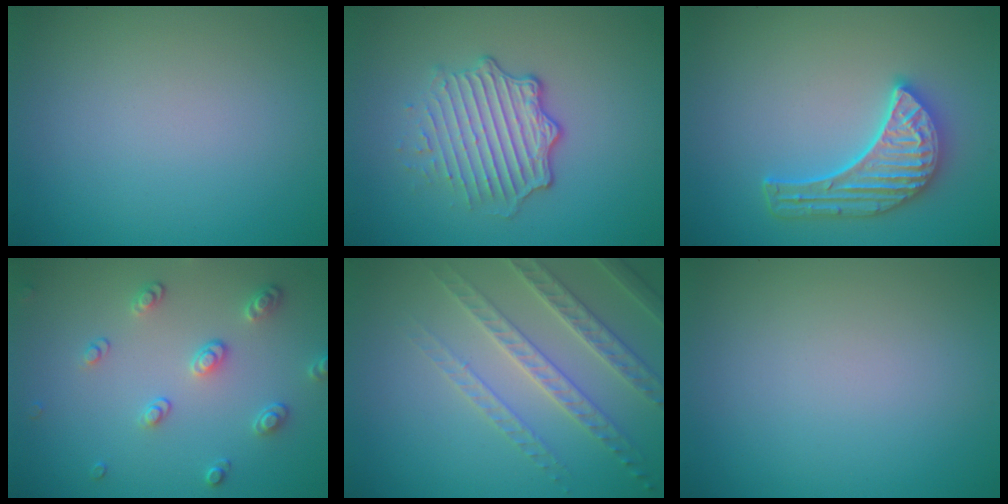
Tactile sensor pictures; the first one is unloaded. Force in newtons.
{"total": 4.8, "press": 3.5, "slide": 3.3}
{"total": 5.0, "press": 4.3, "slide": 2.6}
{"total": 2.6, "press": 2.5, "slide": 0.8}
{"total": 3.9, "press": 3.7, "slide": 1.0}
{"total": 0.0}